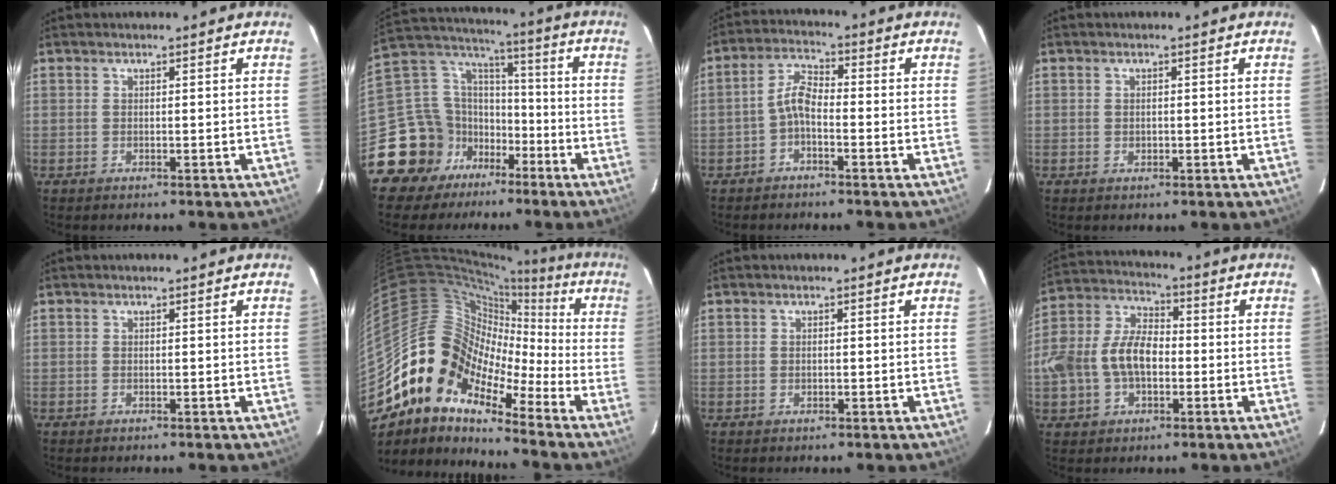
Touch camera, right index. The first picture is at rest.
{"total": 16.7, "force": [-10.0, 12.3, 5.0], "torque": [-0.130, 0.054, -0.168]}
{"total": 4.1, "force": [-2.0, 1.6, 3.1], "torque": [-0.071, 0.016, -0.042]}
{"total": 0.9, "force": [-0.1, 0.8, 0.5], "torque": [-0.008, 0.001, -0.001]}
{"total": 0.0}
{"total": 13.2, "force": [-7.2, 9.2, 6.1], "torque": [-0.091, 0.017, -0.165]}
{"total": 0.7, "force": [-0.1, 0.5, 0.4], "torque": [-0.007, 0.000, -0.002]}
{"total": 13.7, "force": [-2.5, 9.1, 10.0], "torque": [-0.220, 0.021, -0.044]}